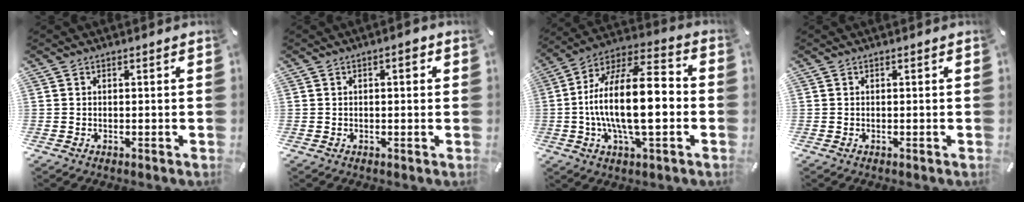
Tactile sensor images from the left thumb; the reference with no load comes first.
{"total": 2.4, "force": [0.4, 1.0, 2.1], "torque": [-0.027, 0.002, 0.000]}
{"total": 21.2, "force": [-2.3, 8.3, 19.3], "torque": [-0.363, -0.002, -0.043]}
{"total": 0.0}